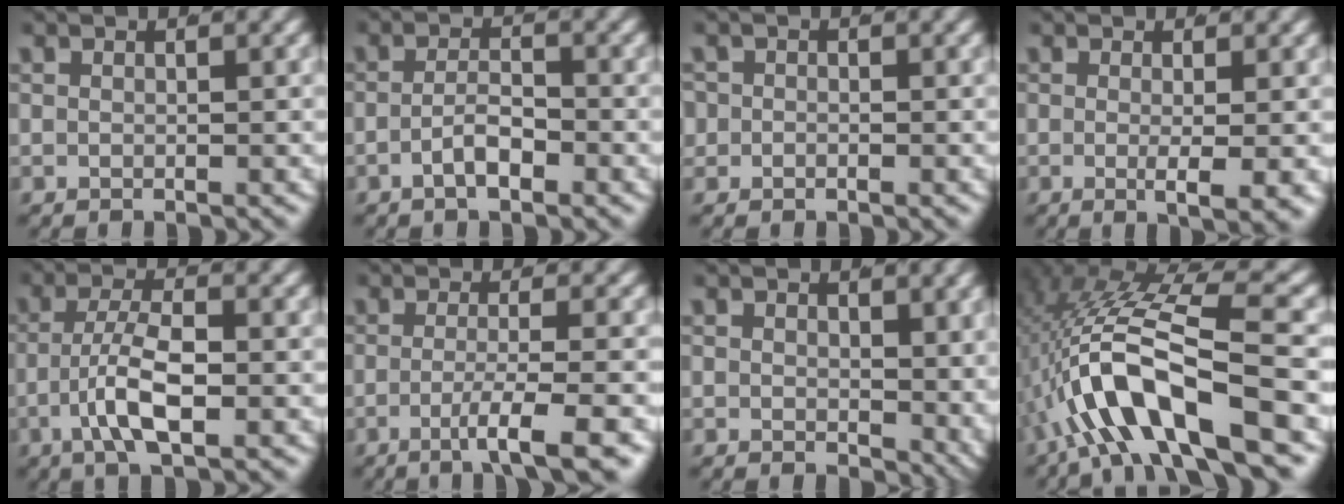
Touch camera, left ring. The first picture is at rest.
{"total": 2.6, "force": [-1.8, 0.5, 1.7], "torque": [-0.029, -0.011, -0.029]}
{"total": 0.9, "force": [-0.3, 0.9, 0.2], "torque": [-0.006, -0.009, -0.002]}
{"total": 3.3, "force": [-0.7, 0.3, 3.2], "torque": [-0.049, -0.017, -0.004]}
{"total": 4.8, "force": [-1.7, 1.5, 4.2], "torque": [-0.084, -0.016, -0.019]}
{"total": 5.2, "force": [-3.1, -0.2, 4.1], "torque": [-0.068, -0.017, -0.042]}
{"total": 1.9, "force": [0.7, 0.7, 1.6], "torque": [-0.016, -0.015, 0.021]}
{"total": 9.4, "force": [-1.2, 3.5, 8.7], "torque": [-0.184, 0.000, -0.012]}